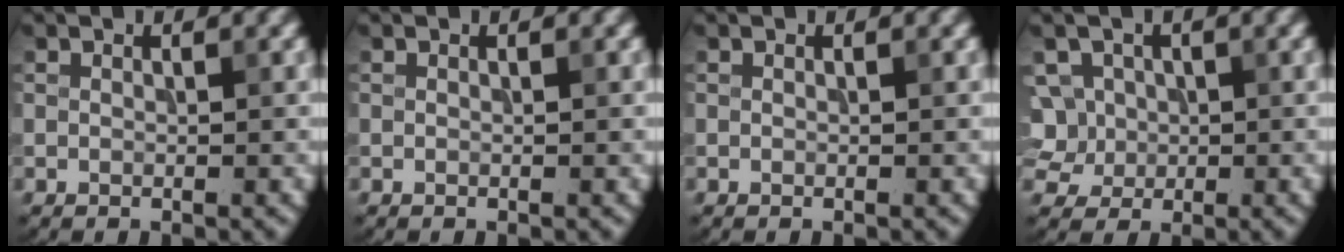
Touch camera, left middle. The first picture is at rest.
{"total": 0.0}
{"total": 0.0}
{"total": 5.2, "force": [0.8, 4.6, 2.2], "torque": [-0.041, 0.027, 0.011]}